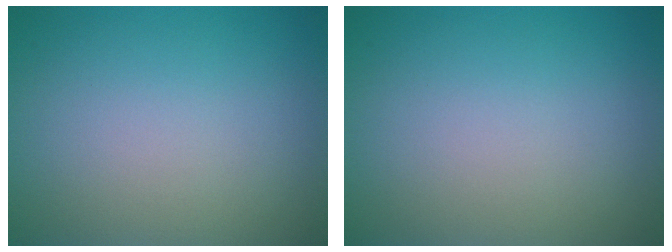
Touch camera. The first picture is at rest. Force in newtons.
{"total": 0.0}